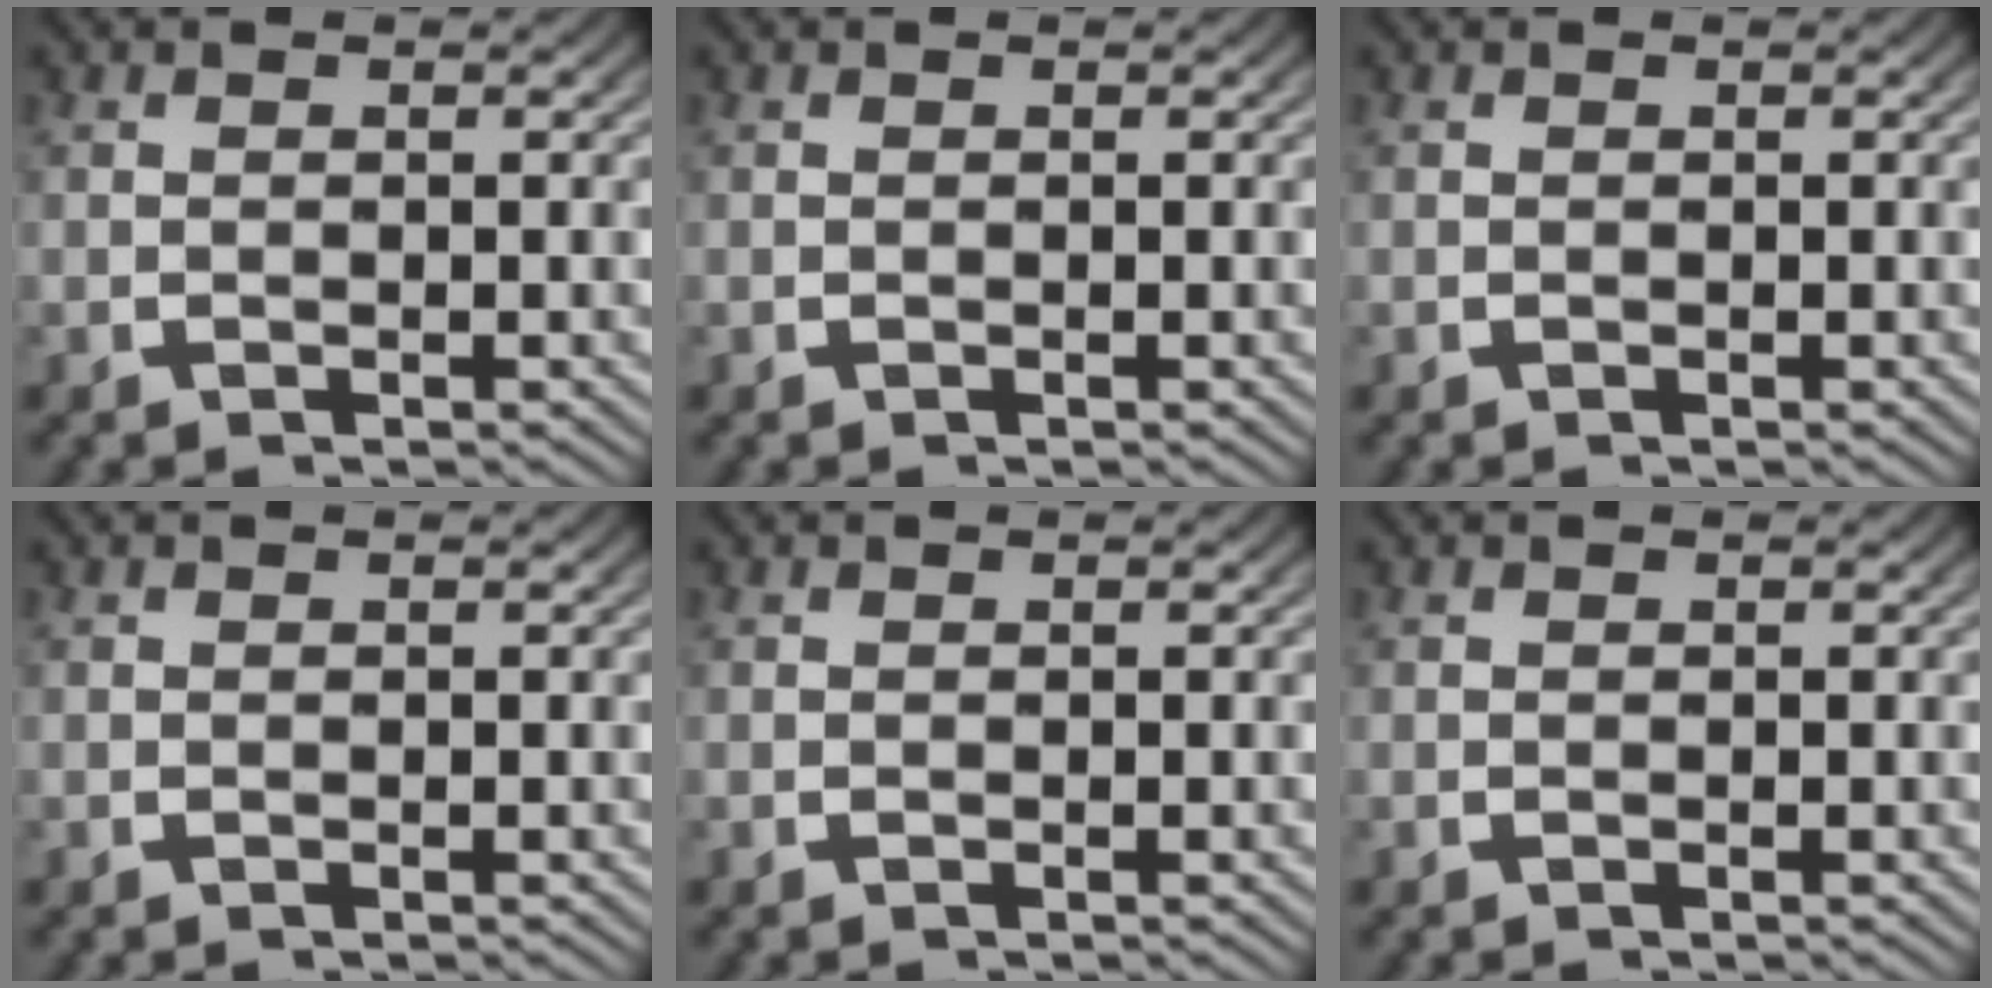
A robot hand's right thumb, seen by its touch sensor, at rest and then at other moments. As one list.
[{"total": 0.0}, {"total": 0.0}, {"total": 0.0}, {"total": 0.0}, {"total": 0.0}]